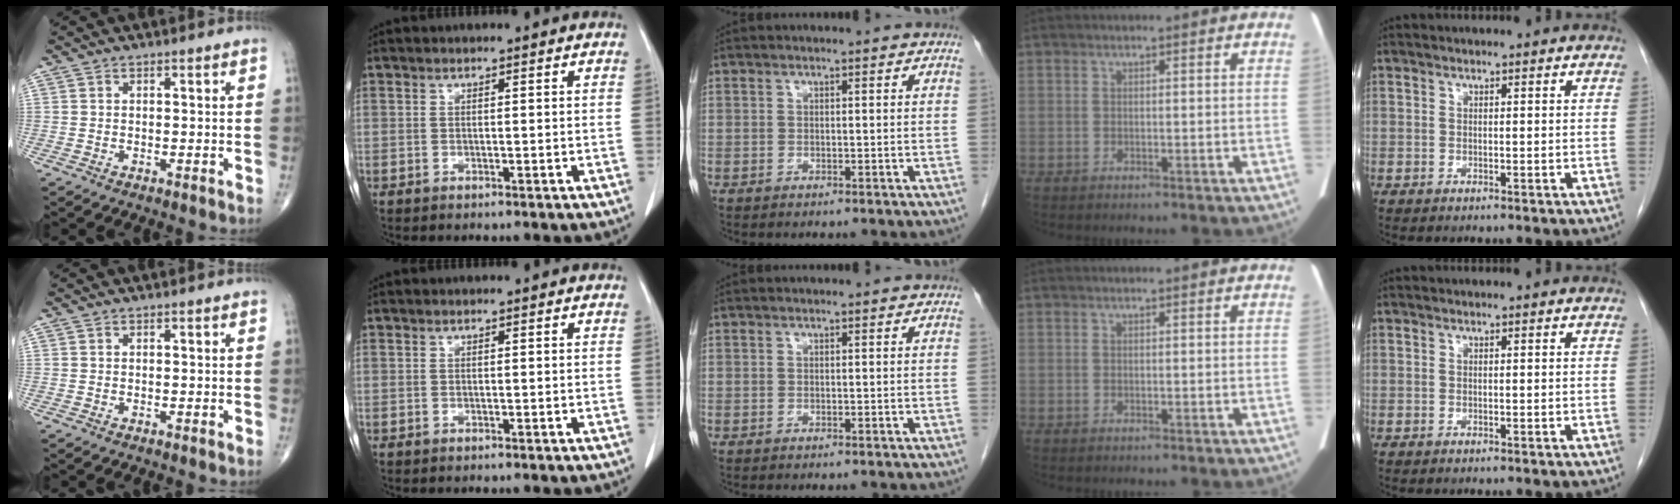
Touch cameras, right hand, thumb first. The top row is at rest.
{}